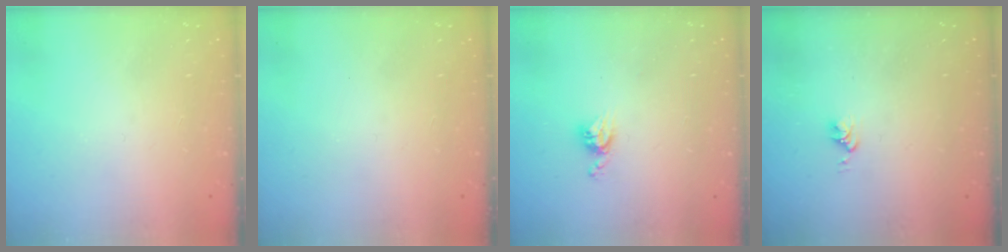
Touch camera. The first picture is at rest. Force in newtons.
{"total": 0.0}
{"total": 5.1, "press": 5.1, "slide": 0.5}
{"total": 2.8, "press": 2.8, "slide": 0.4}